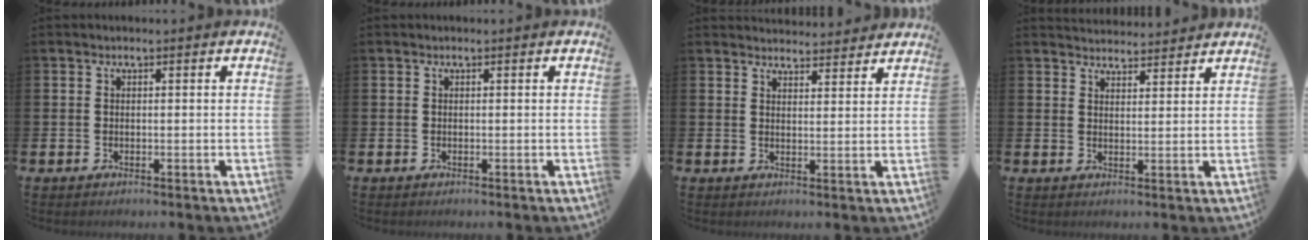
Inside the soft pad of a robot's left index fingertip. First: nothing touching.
{"total": 0.0}
{"total": 3.8, "force": [3.7, 0.6, -0.2], "torque": [0.011, -0.026, 0.066]}
{"total": 3.6, "force": [3.5, 0.6, -0.1], "torque": [-0.004, -0.019, 0.065]}